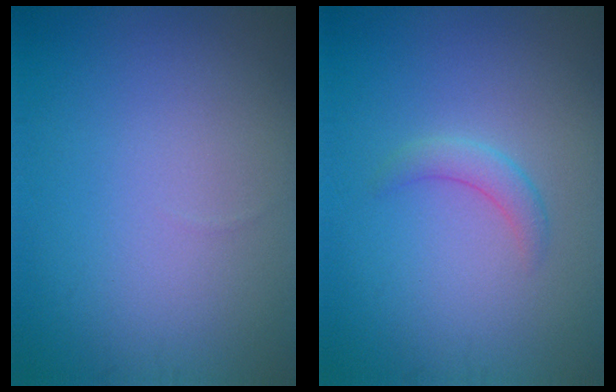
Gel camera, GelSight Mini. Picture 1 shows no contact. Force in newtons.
{"total": 1.7, "press": 1.7, "slide": 0.1}